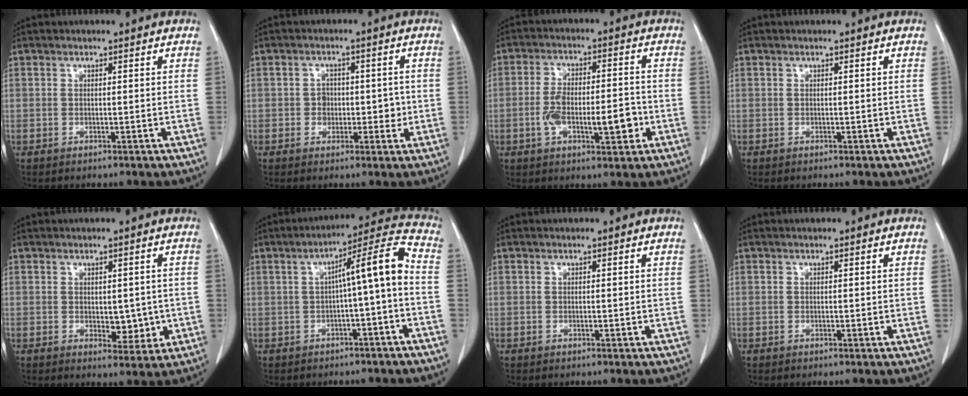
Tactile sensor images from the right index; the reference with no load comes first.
{"total": 4.0, "force": [-0.3, 3.2, 2.4], "torque": [-0.019, 0.012, -0.003]}
{"total": 9.6, "force": [-2.5, 3.3, 8.6], "torque": [-0.152, 0.011, -0.037]}
{"total": 0.0}
{"total": 4.4, "force": [-0.4, 2.4, 3.7], "torque": [-0.040, -0.005, 0.004]}
{"total": 9.1, "force": [-1.0, 0.3, 9.0], "torque": [-0.130, 0.031, -0.017]}
{"total": 0.0}
{"total": 0.0}